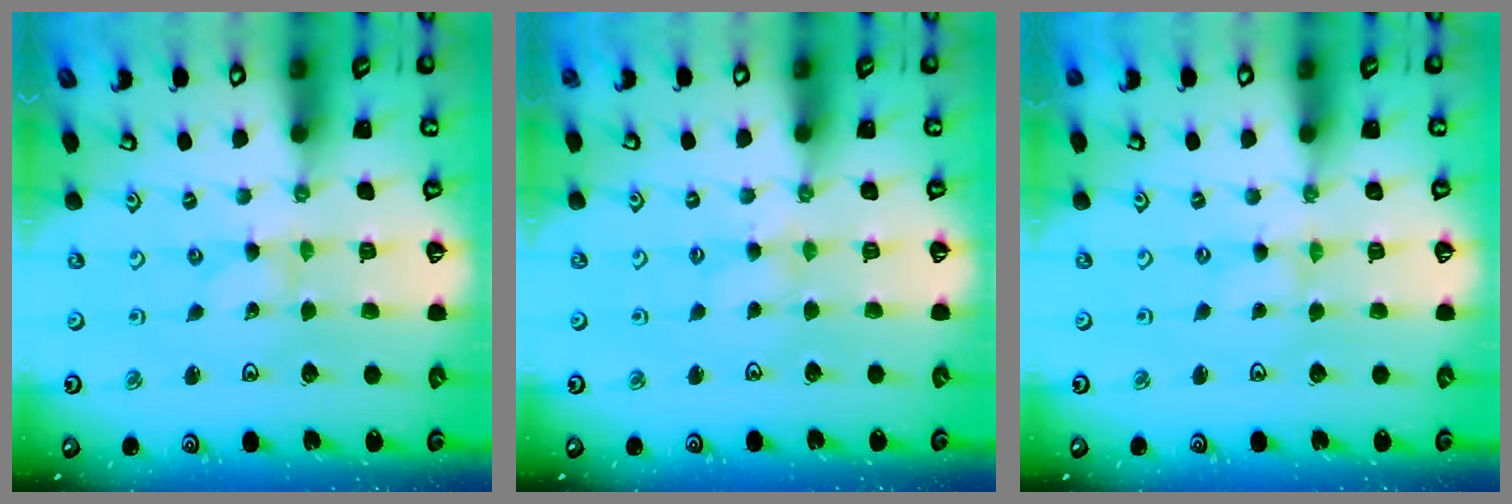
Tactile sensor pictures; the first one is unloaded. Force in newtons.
{"total": 1.6, "press": 1.6, "slide": 0.4}
{"total": 0.0}